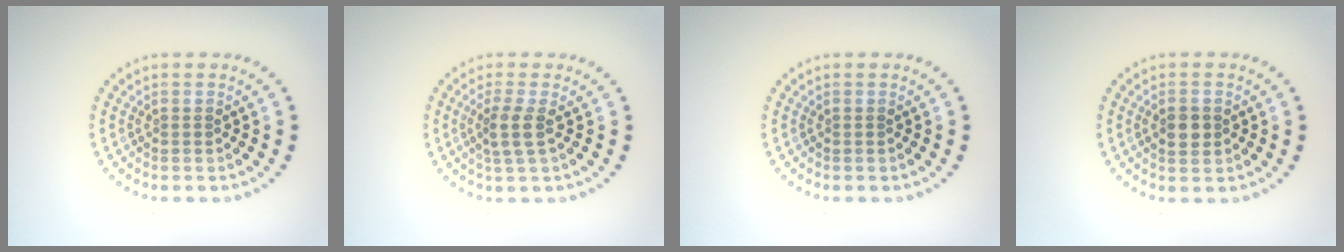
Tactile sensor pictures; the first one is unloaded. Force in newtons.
{"total": 2.1, "press": 1.7, "slide": 1.3}
{"total": 0.0}
{"total": 2.4, "press": 2.4, "slide": 0.0}